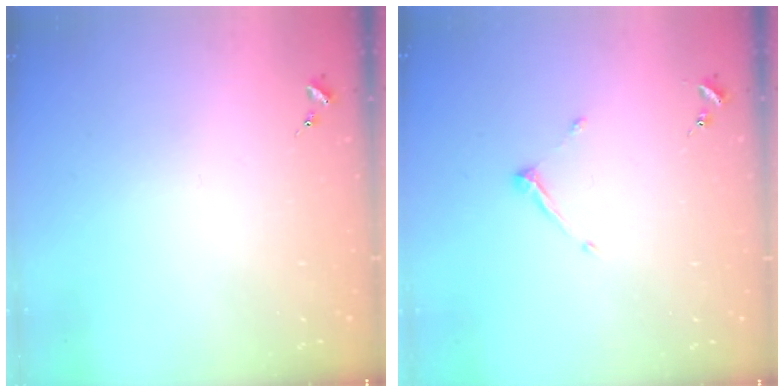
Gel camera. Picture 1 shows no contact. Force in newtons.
{"total": 6.7, "press": 6.7, "slide": 0.3}